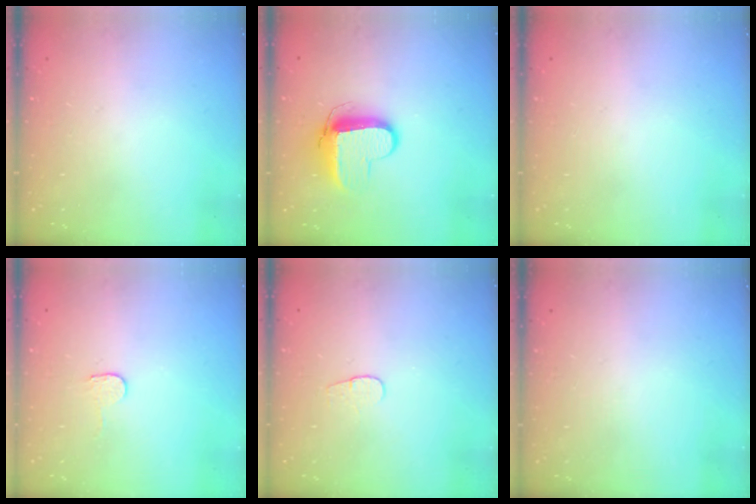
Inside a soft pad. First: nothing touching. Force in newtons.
{"total": 9.5, "press": 9.5, "slide": 0.8}
{"total": 0.0}
{"total": 2.3, "press": 2.3, "slide": 0.2}
{"total": 3.6, "press": 3.6, "slide": 0.4}
{"total": 0.0}